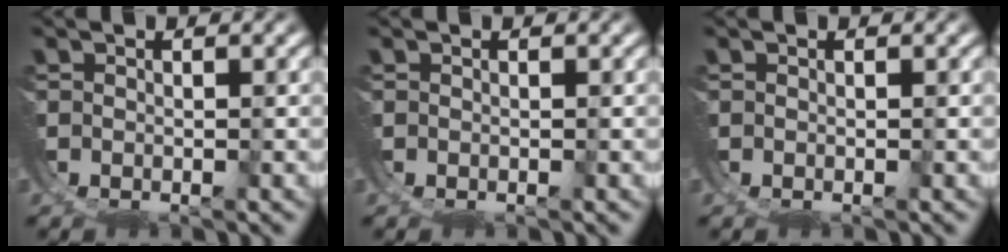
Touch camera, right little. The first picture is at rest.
{"total": 0.0}
{"total": 0.0}